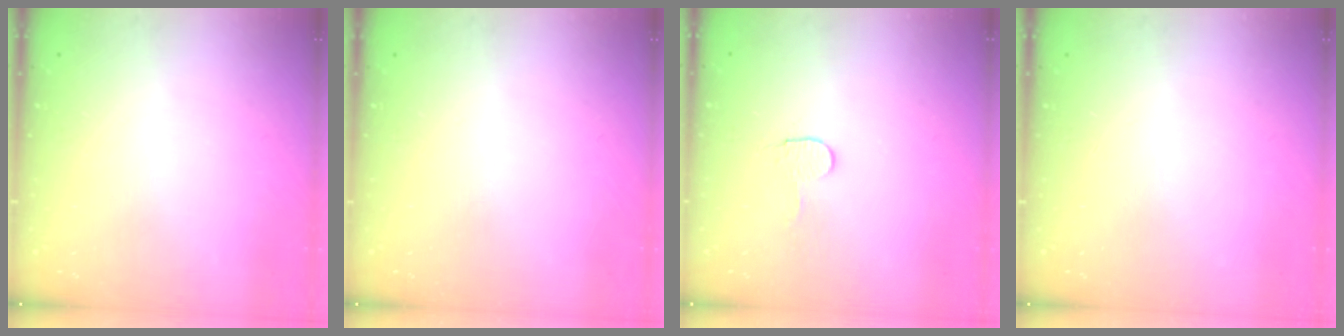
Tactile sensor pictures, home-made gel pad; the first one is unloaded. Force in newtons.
{"total": 0.0}
{"total": 3.5, "press": 3.5, "slide": 0.2}
{"total": 0.0}